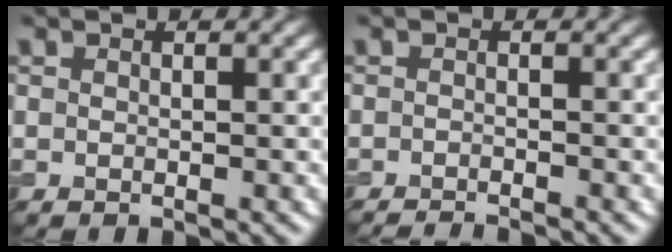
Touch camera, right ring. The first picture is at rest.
{"total": 2.0, "force": [-1.8, 0.3, 0.8], "torque": [-0.008, -0.003, -0.033]}